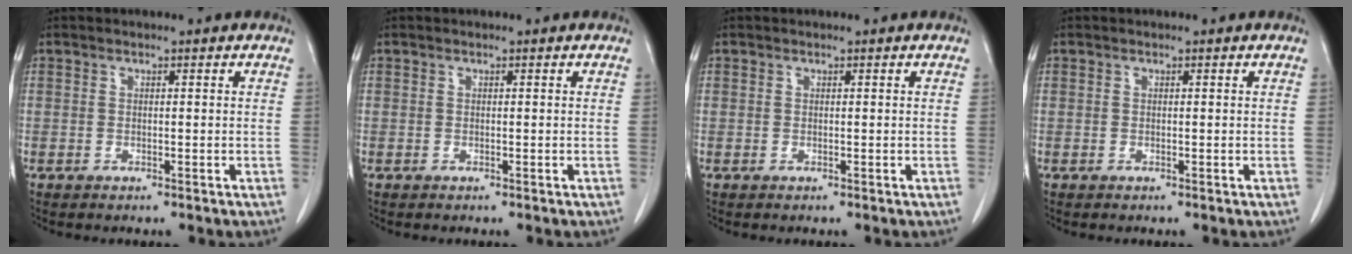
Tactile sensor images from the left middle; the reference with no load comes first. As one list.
[{"total": 0.0}, {"total": 0.0}, {"total": 0.0}]